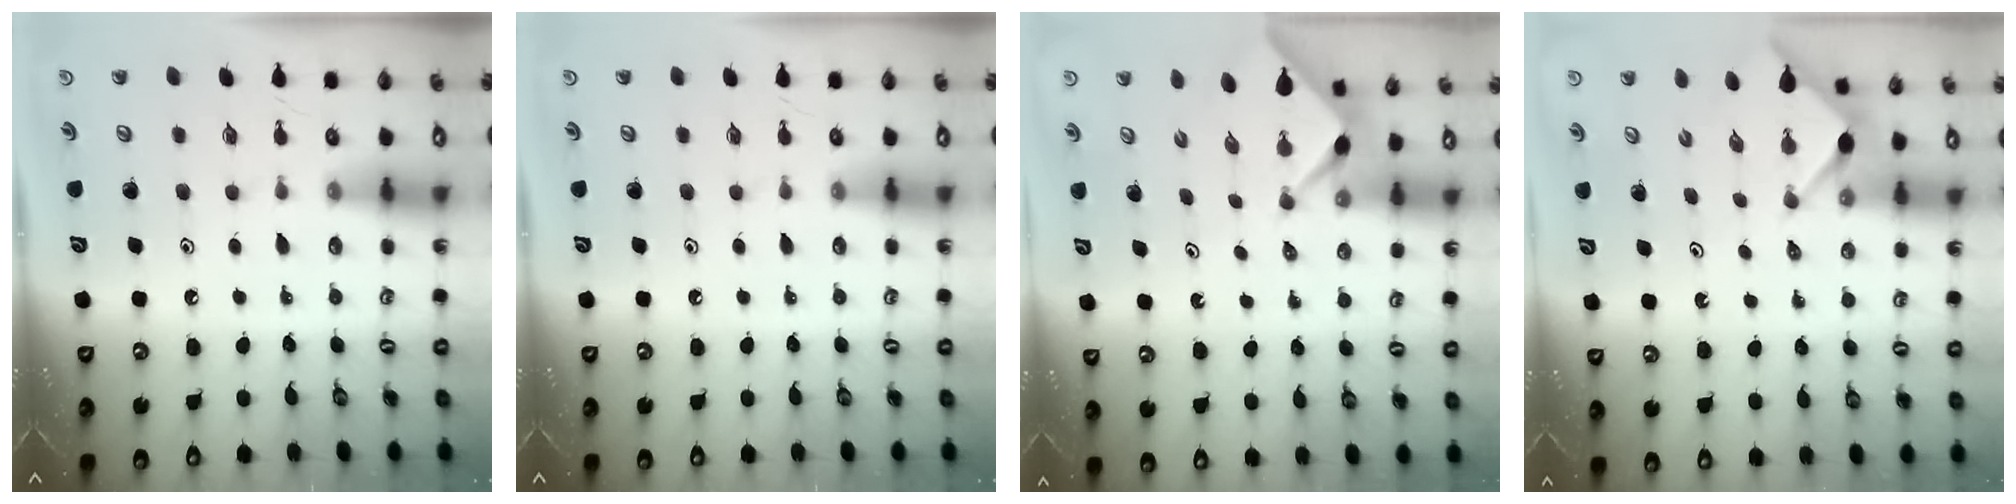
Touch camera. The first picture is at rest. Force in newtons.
{"total": 0.0}
{"total": 2.3, "press": 2.2, "slide": 0.3}
{"total": 2.9, "press": 2.9, "slide": 0.3}